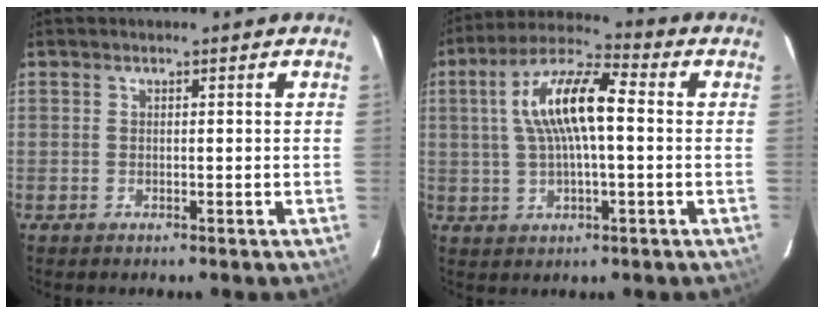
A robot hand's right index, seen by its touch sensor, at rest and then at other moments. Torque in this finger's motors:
{"motor_torque": [0.60, -0.13, 0.91, 0.21]}